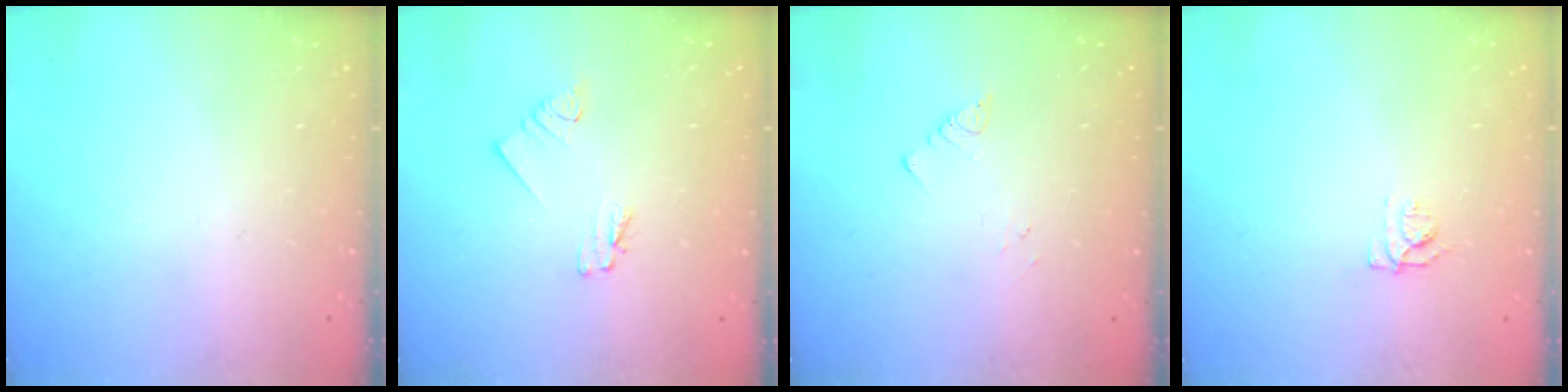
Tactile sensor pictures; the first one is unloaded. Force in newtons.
{"total": 1.6, "press": 1.5, "slide": 0.2}
{"total": 1.9, "press": 1.9, "slide": 0.2}
{"total": 6.2, "press": 6.1, "slide": 0.7}